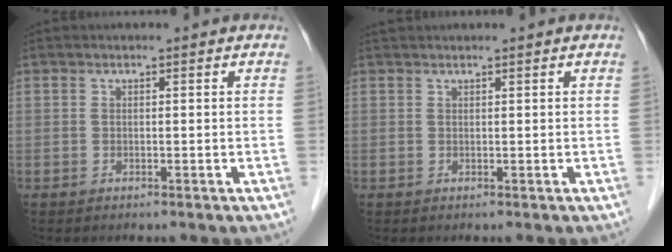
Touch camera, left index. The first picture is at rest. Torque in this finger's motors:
{"motor_torque": [-0.38, -0.55, -0.05, -0.01]}